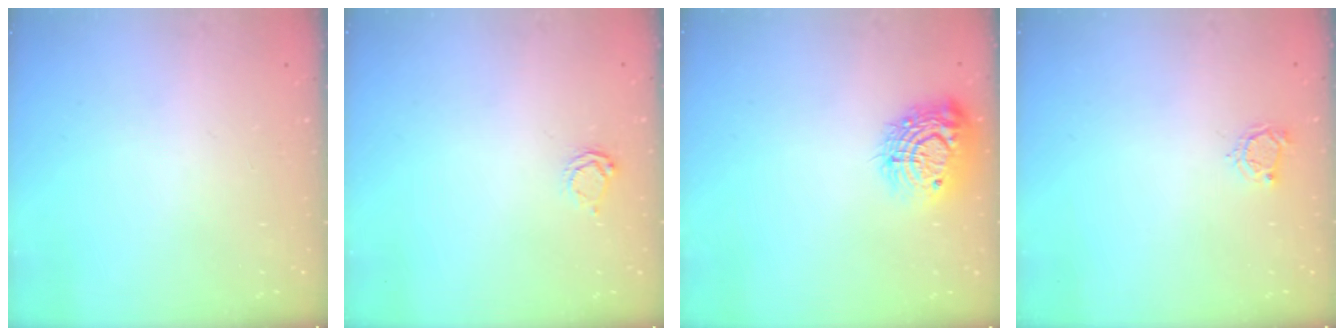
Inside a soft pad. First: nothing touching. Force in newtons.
{"total": 2.3, "press": 2.3, "slide": 0.2}
{"total": 13.9, "press": 13.9, "slide": 0.9}
{"total": 4.1, "press": 4.0, "slide": 0.4}